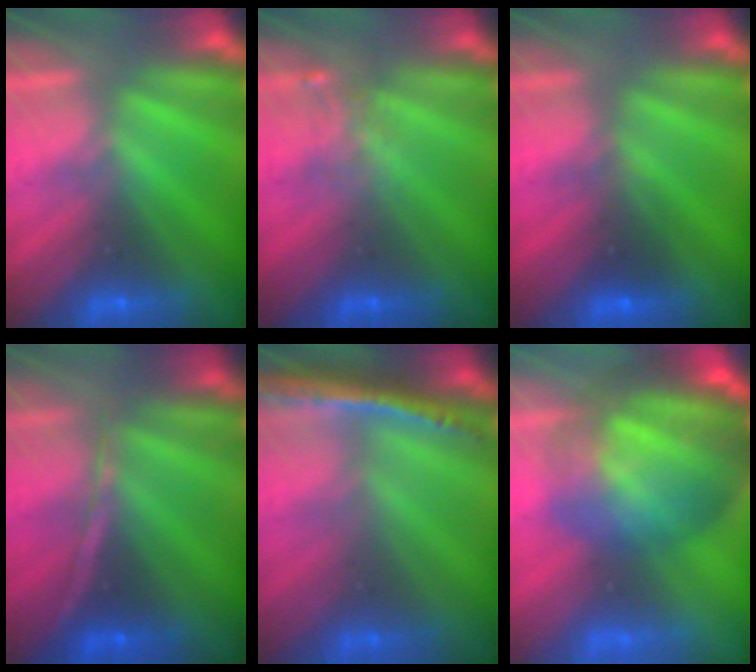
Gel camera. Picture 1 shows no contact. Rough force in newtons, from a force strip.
{"total": 2.2}
{"total": 2.6}
{"total": 1.3}
{"total": 1.3}
{"total": 7.9}